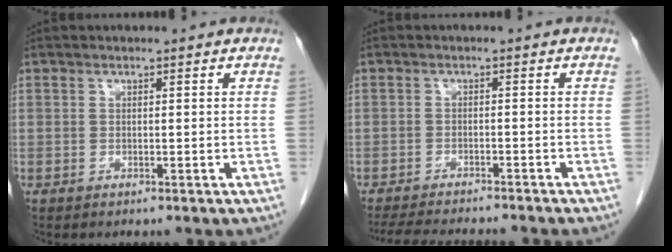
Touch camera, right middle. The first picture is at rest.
{"total": 12.2, "force": [-11.0, 1.5, 5.1], "torque": [-0.075, -0.016, -0.150]}